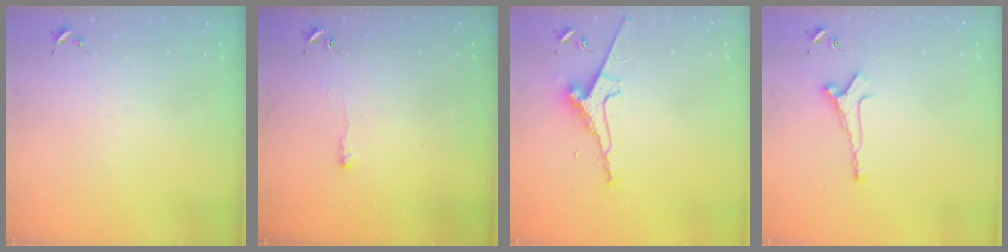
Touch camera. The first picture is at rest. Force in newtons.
{"total": 2.5, "press": 2.5, "slide": 0.5}
{"total": 9.1, "press": 9.0, "slide": 1.4}
{"total": 5.9, "press": 5.8, "slide": 0.7}